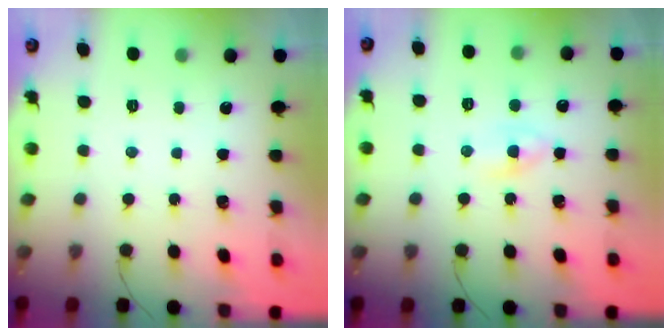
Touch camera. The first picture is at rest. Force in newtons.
{"total": 3.0, "press": 2.9, "slide": 1.0}